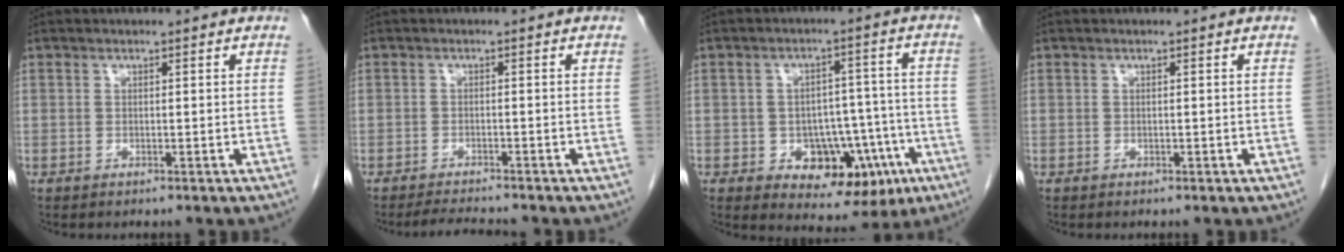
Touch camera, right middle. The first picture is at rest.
{"total": 3.3, "force": [-3.2, -0.2, 0.9], "torque": [-0.018, -0.015, -0.052]}
{"total": 12.2, "force": [-4.7, 7.3, 8.5], "torque": [-0.098, 0.024, -0.051]}
{"total": 0.0}